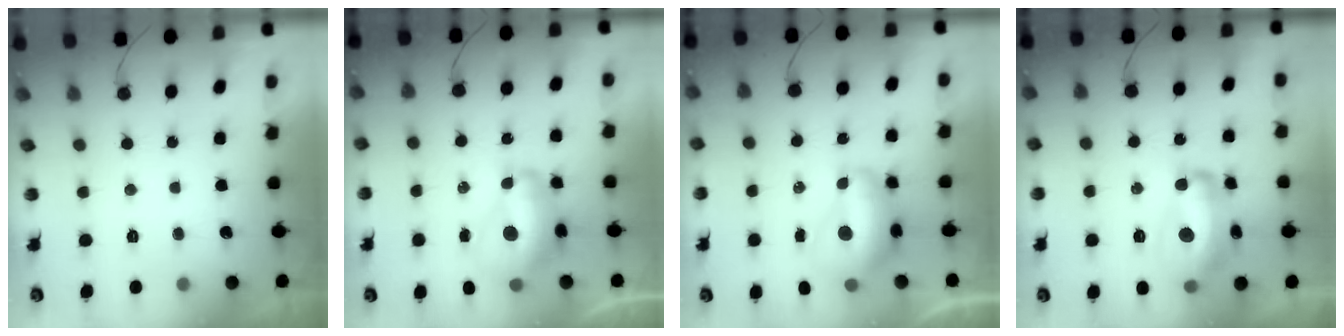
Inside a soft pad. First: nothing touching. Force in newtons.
{"total": 12.2, "press": 12.1, "slide": 1.3}
{"total": 12.4, "press": 12.4, "slide": 1.1}
{"total": 14.7, "press": 14.6, "slide": 1.3}